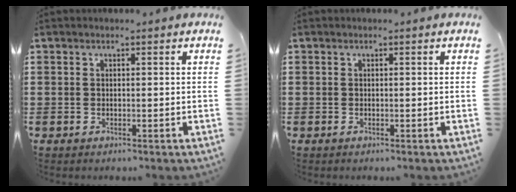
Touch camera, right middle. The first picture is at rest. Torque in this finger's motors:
{"motor_torque": [-2.14, 0.00, 0.00, -0.01]}